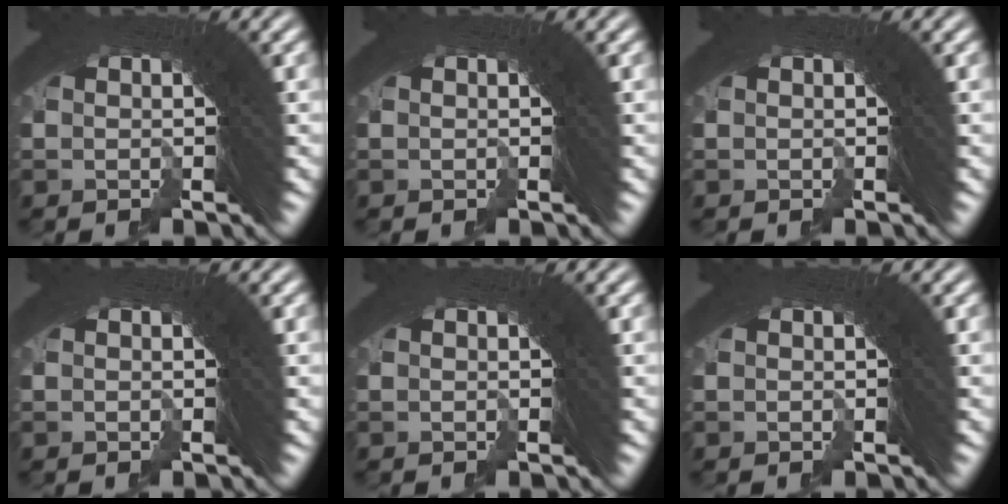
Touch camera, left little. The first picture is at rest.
{"total": 0.0}
{"total": 0.0}
{"total": 0.0}
{"total": 0.0}
{"total": 0.0}